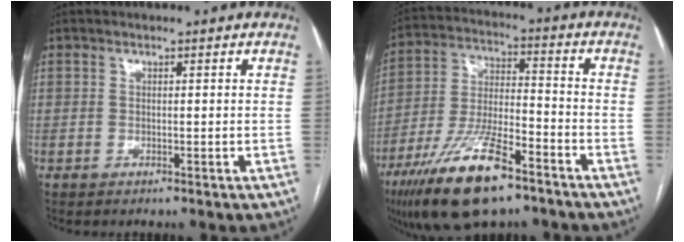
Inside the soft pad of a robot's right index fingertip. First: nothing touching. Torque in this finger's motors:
{"motor_torque": [0.95, -1.19, 0.41, 0.06]}